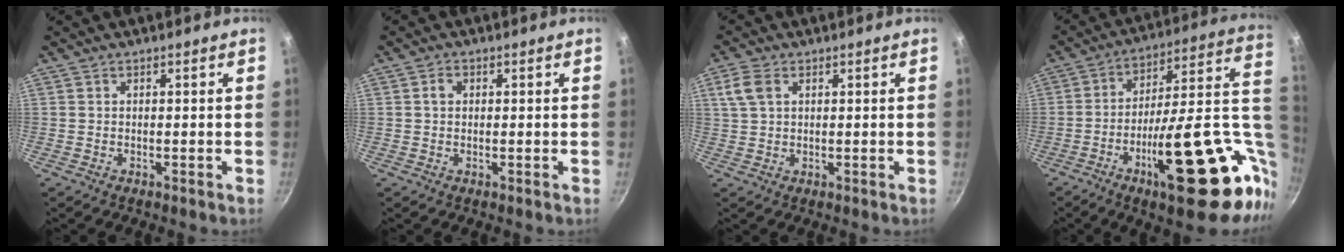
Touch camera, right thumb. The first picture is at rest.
{"total": 1.8, "force": [0.3, 1.4, 1.0], "torque": [-0.013, 0.005, 0.005]}
{"total": 4.9, "force": [1.8, 3.1, 3.3], "torque": [-0.068, 0.004, 0.034]}
{"total": 29.4, "force": [-6.5, 10.2, 26.8], "torque": [-0.345, 0.009, -0.092]}